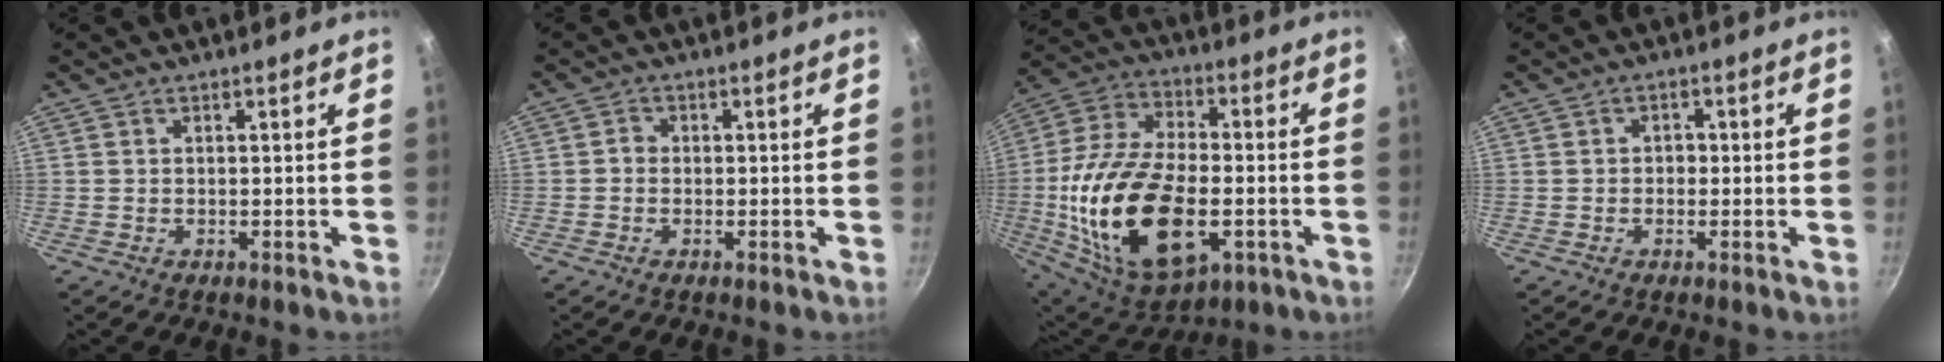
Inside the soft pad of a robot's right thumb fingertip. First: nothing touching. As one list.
[{"total": 1.4, "force": [-0.4, 1.2, 0.5], "torque": [-0.004, 0.007, -0.011]}, {"total": 26.1, "force": [-5.0, 14.1, 21.4], "torque": [-0.411, 0.014, -0.080]}, {"total": 1.8, "force": [-0.3, 1.5, 0.9], "torque": [-0.006, 0.005, -0.007]}]